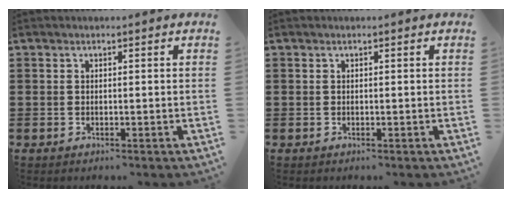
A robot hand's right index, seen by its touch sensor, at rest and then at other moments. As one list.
[{"total": 0.0}]